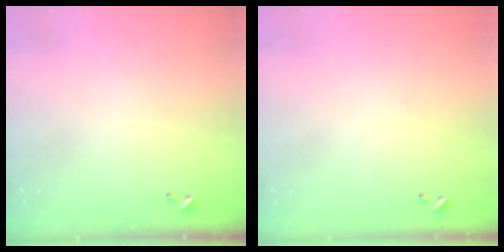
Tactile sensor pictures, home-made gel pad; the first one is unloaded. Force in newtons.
{"total": 0.9, "press": 0.7, "slide": 0.6}